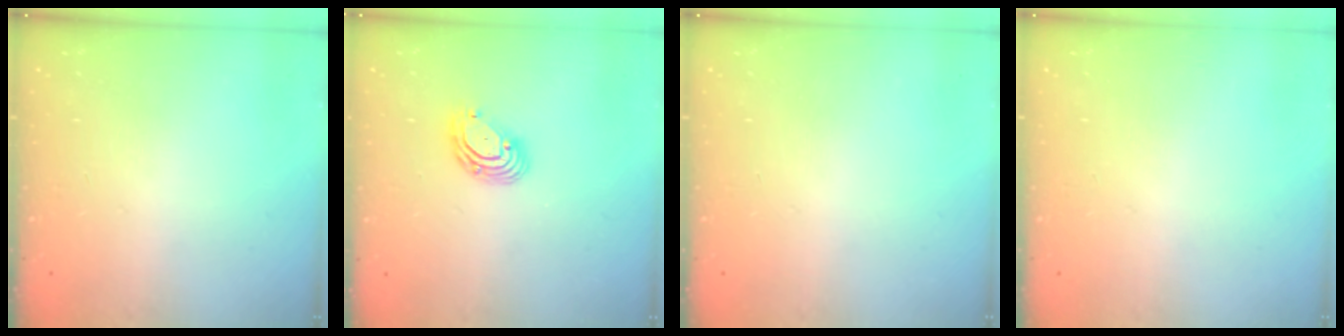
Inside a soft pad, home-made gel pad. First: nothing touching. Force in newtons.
{"total": 6.5, "press": 6.5, "slide": 1.1}
{"total": 0.0}
{"total": 0.0}